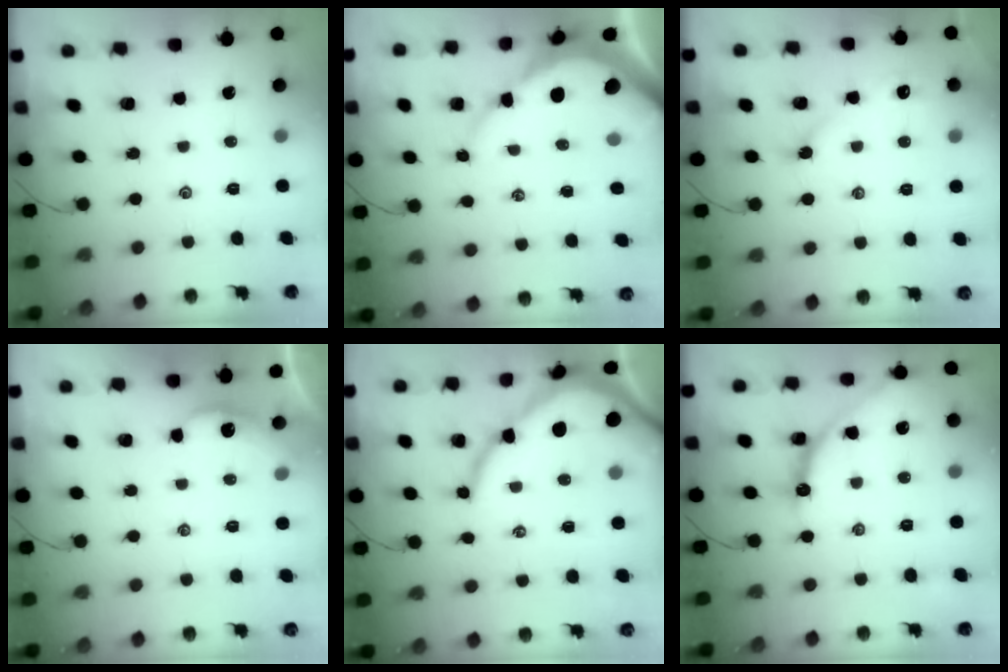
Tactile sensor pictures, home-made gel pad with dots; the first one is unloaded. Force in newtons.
{"total": 8.6, "press": 8.6, "slide": 0.8}
{"total": 2.9, "press": 2.9, "slide": 0.5}
{"total": 1.3, "press": 1.3, "slide": 0.2}
{"total": 11.8, "press": 11.7, "slide": 1.6}
{"total": 12.1, "press": 12.1, "slide": 0.8}